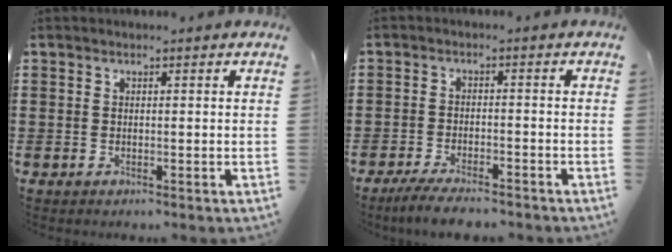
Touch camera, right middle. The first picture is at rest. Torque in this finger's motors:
{"motor_torque": [1.13, -0.46, 0.11, 0.05]}